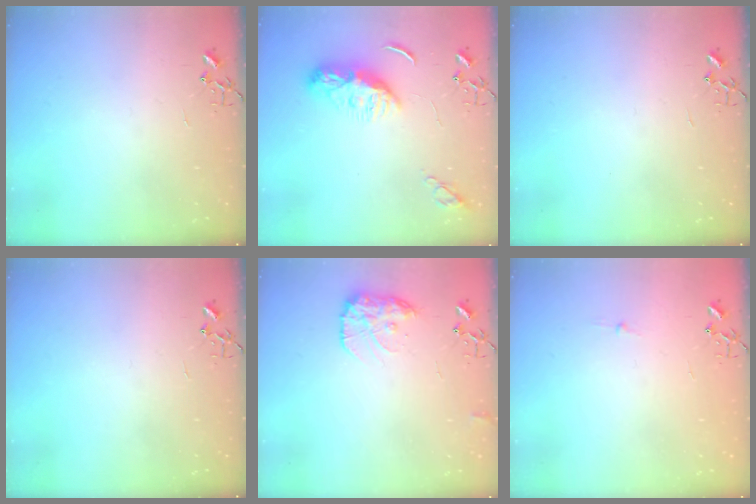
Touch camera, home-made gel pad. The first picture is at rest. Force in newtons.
{"total": 9.9, "press": 9.9, "slide": 0.5}
{"total": 0.0}
{"total": 0.0}
{"total": 12.0, "press": 12.0, "slide": 0.1}
{"total": 2.8, "press": 2.8, "slide": 0.3}